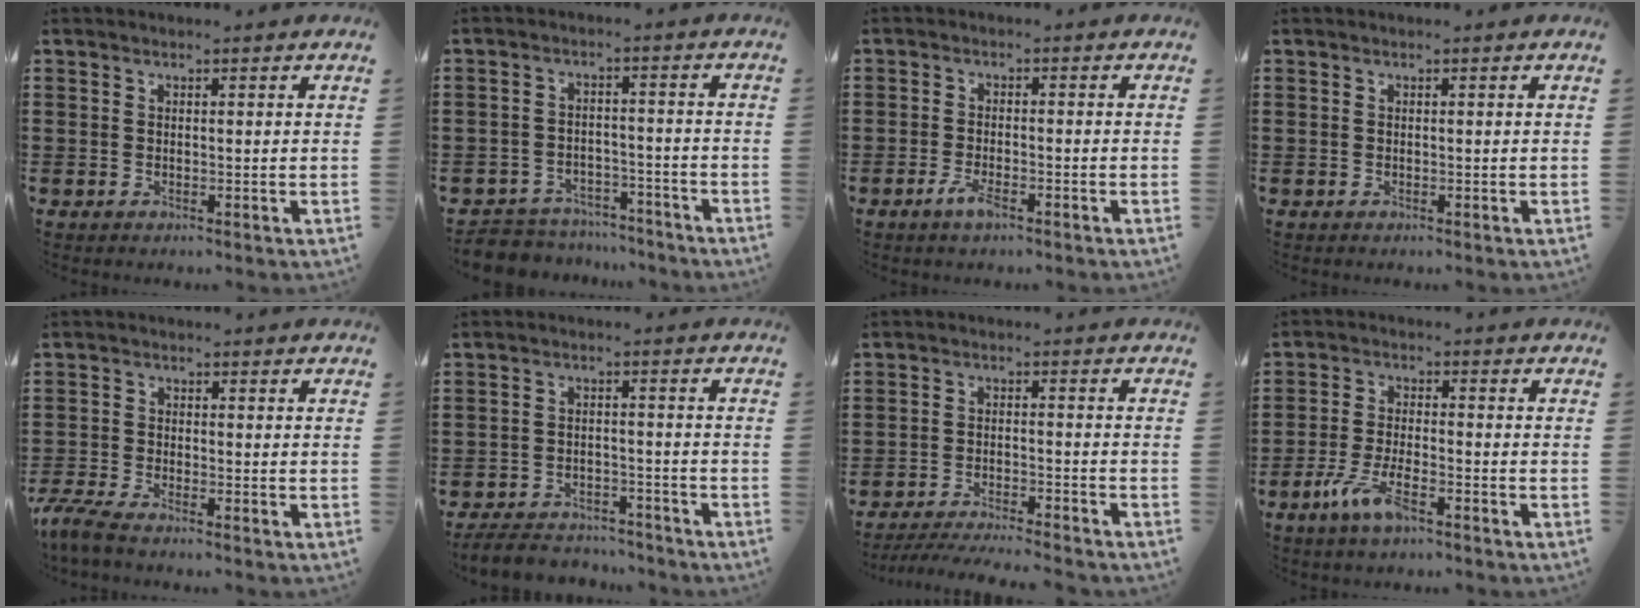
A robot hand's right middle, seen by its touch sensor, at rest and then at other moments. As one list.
[{"total": 5.1, "force": [-5.0, 1.2, -0.1], "torque": [-0.007, 0.012, -0.106]}, {"total": 3.2, "force": [-1.9, 1.0, 2.4], "torque": [-0.055, -0.002, -0.038]}, {"total": 0.0}, {"total": 3.8, "force": [-3.3, 0.3, 1.7], "torque": [-0.058, -0.014, -0.074]}, {"total": 4.4, "force": [-4.3, 1.0, 0.4], "torque": [-0.016, 0.006, -0.092]}, {"total": 4.4, "force": [-4.3, 0.0, 1.0], "torque": [-0.025, -0.005, -0.088]}, {"total": 6.4, "force": [-3.6, 1.7, 5.1], "torque": [-0.115, -0.008, -0.069]}]